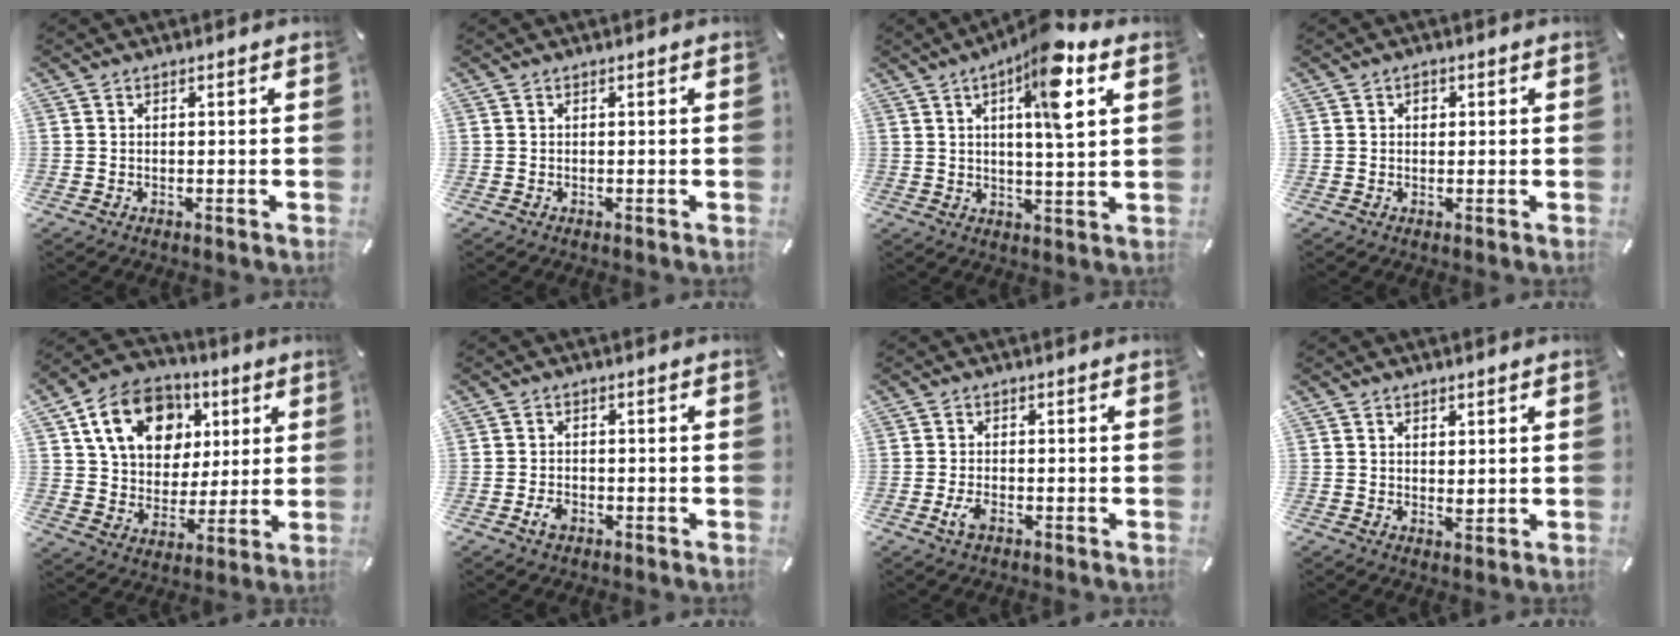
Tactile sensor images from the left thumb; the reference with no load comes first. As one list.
[{"total": 0.0}, {"total": 12.2, "force": [5.1, 2.7, 10.8], "torque": [-0.163, -0.015, 0.076]}, {"total": 1.3, "force": [0.3, 1.2, 0.5], "torque": [0.004, 0.002, 0.001]}, {"total": 16.5, "force": [6.9, 12.8, 7.7], "torque": [-0.133, -0.009, 0.133]}, {"total": 2.4, "force": [-1.2, 1.5, 1.3], "torque": [-0.030, 0.004, -0.024]}, {"total": 2.6, "force": [-1.2, 1.2, 2.1], "torque": [-0.055, -0.003, -0.026]}, {"total": 1.8, "force": [1.1, 1.2, 0.8], "torque": [0.000, -0.006, 0.017]}]